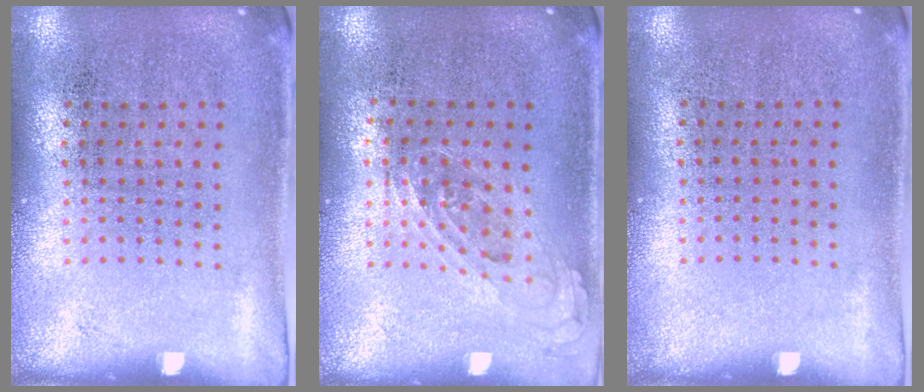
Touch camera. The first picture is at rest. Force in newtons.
{"total": 0.8, "press": 0.7, "slide": 0.3}
{"total": 0.0}